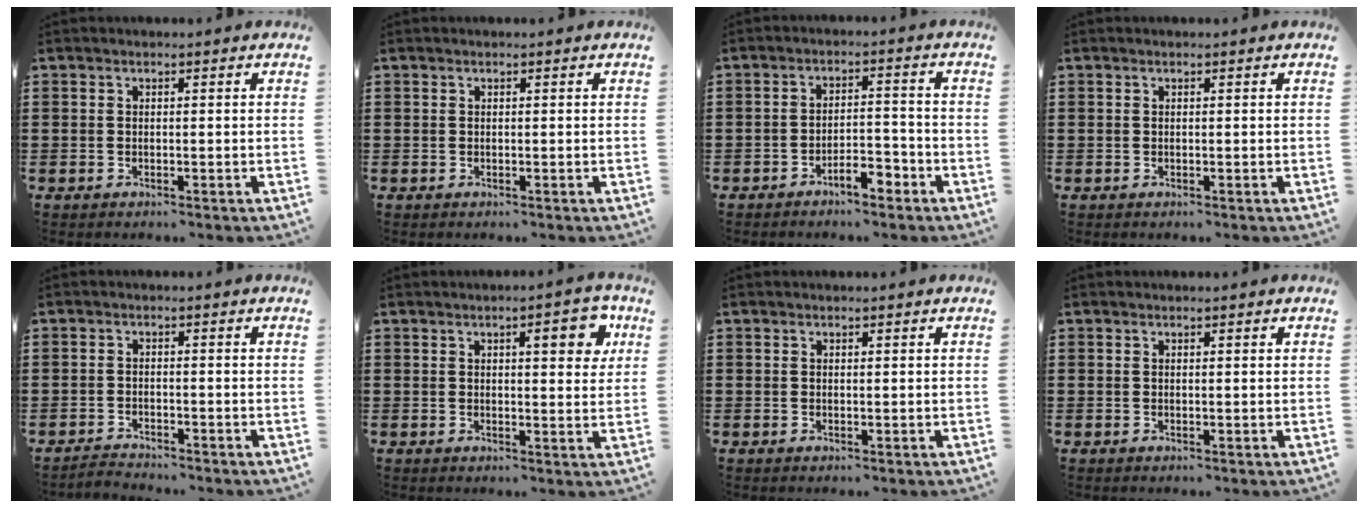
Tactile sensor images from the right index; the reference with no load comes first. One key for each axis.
{"total": 0.0}
{"total": 4.3, "fx": -3.4, "fy": 1.3, "fz": 2.3, "tx": -0.039, "ty": 0.013, "tz": -0.065}
{"total": 0.0}
{"total": 1.9, "fx": -1.9, "fy": 0.1, "fz": -0.2, "tx": -0.004, "ty": 0.004, "tz": -0.042}
{"total": 5.3, "fx": 2.2, "fy": 1.7, "fz": 4.5, "tx": -0.060, "ty": -0.003, "tz": 0.029}
{"total": 0.0}
{"total": 0.0}